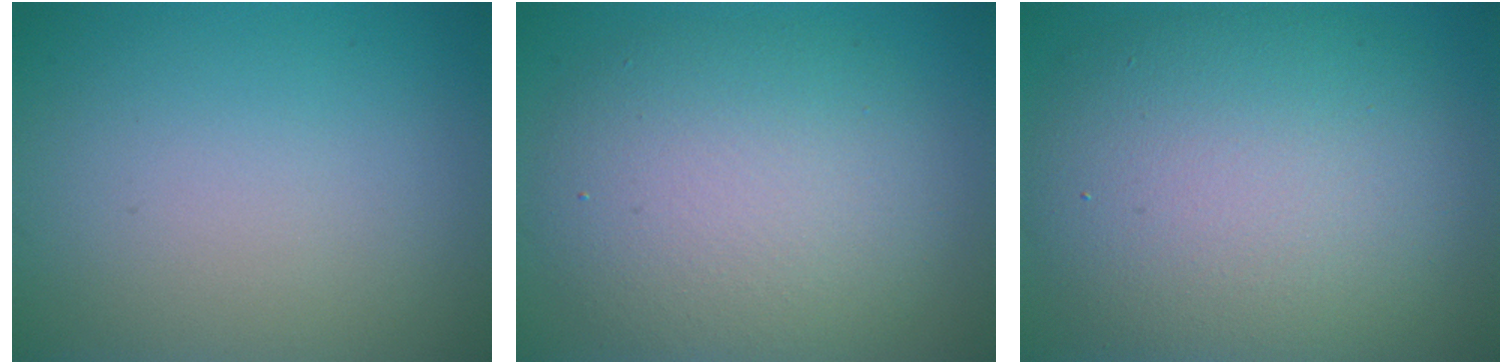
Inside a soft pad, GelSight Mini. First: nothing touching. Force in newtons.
{"total": 7.5, "press": 7.5, "slide": 0.8}
{"total": 10.8, "press": 10.8, "slide": 1.0}